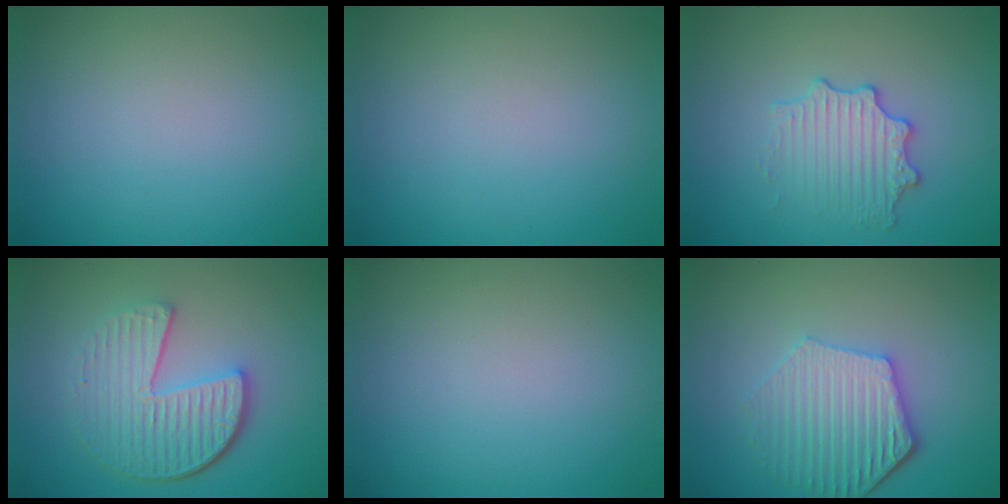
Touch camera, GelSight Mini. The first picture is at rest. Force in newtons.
{"total": 0.0}
{"total": 2.9, "press": 2.8, "slide": 0.7}
{"total": 5.6, "press": 4.2, "slide": 3.8}
{"total": 0.0}
{"total": 5.3, "press": 4.2, "slide": 3.2}